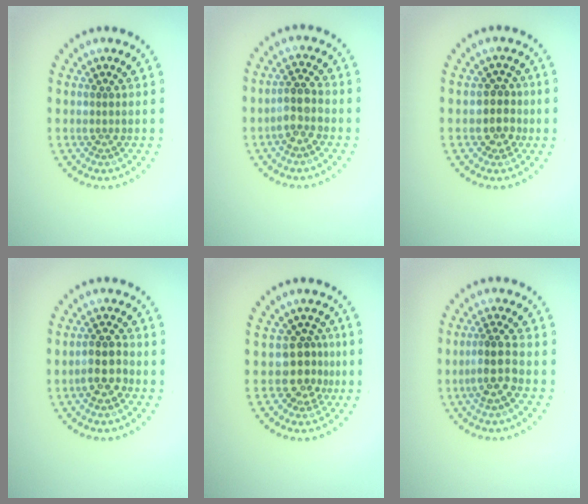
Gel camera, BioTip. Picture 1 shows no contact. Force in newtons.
{"total": 2.5, "press": 2.3, "slide": 1.0}
{"total": 2.4, "press": 2.1, "slide": 1.1}
{"total": 2.8, "press": 2.6, "slide": 0.9}
{"total": 3.0, "press": 2.4, "slide": 1.9}
{"total": 2.8, "press": 2.5, "slide": 1.3}